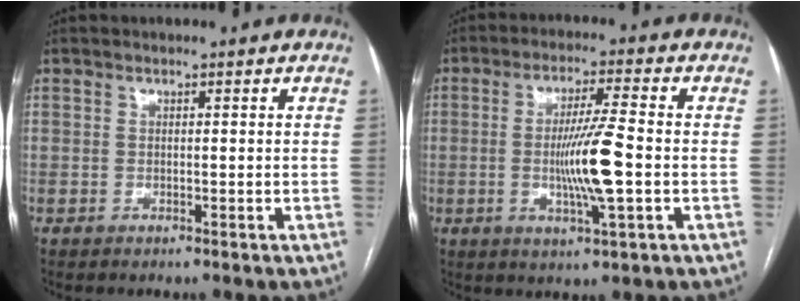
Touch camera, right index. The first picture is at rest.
{"total": 9.2, "force": [-1.3, 0.0, 9.1], "torque": [-0.169, -0.007, -0.025]}